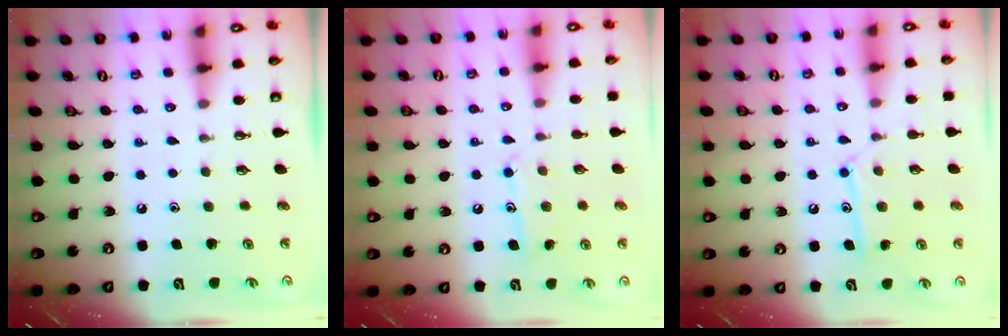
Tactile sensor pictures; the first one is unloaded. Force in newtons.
{"total": 10.4, "press": 10.4, "slide": 0.6}
{"total": 11.2, "press": 11.2, "slide": 0.8}